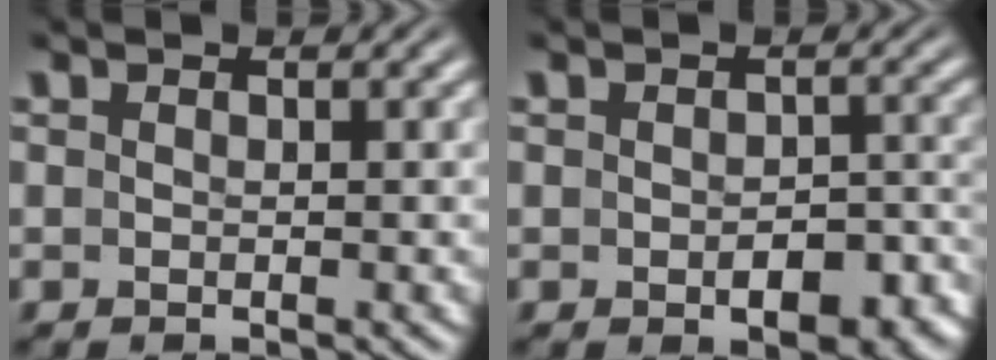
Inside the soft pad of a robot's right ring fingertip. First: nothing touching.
{"total": 4.0, "force": [-2.3, 1.8, 2.6], "torque": [-0.031, -0.013, -0.029]}